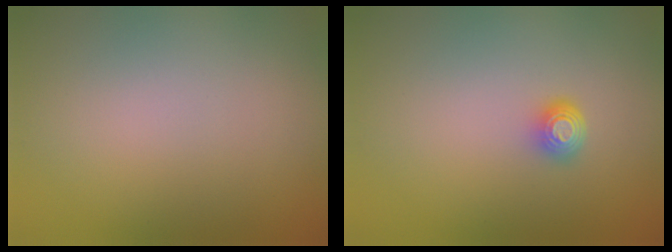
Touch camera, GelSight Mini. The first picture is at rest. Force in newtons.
{"total": 1.6, "press": 1.2, "slide": 1.2}